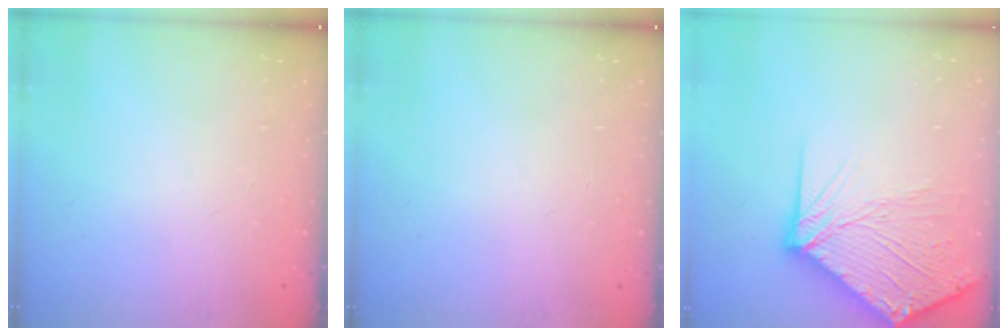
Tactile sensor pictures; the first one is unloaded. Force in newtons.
{"total": 0.0}
{"total": 16.8, "press": 16.7, "slide": 2.3}